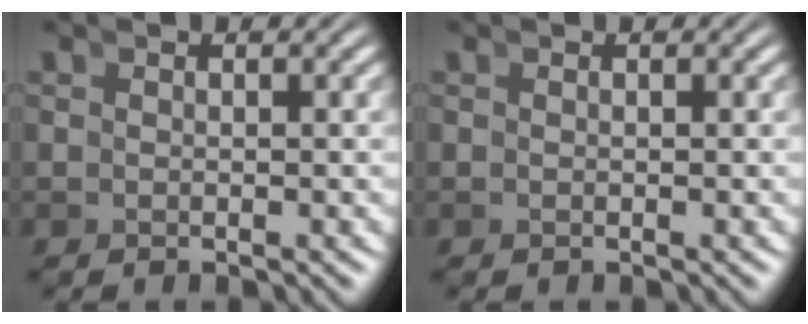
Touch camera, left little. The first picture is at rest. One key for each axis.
{"total": 0.0}